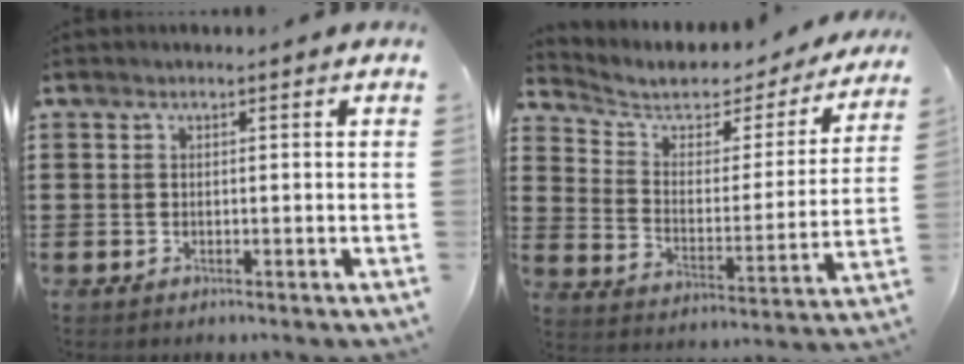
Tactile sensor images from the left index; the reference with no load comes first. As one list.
[{"total": 5.1, "force": [4.0, 2.3, 2.2], "torque": [-0.069, -0.024, 0.063]}]